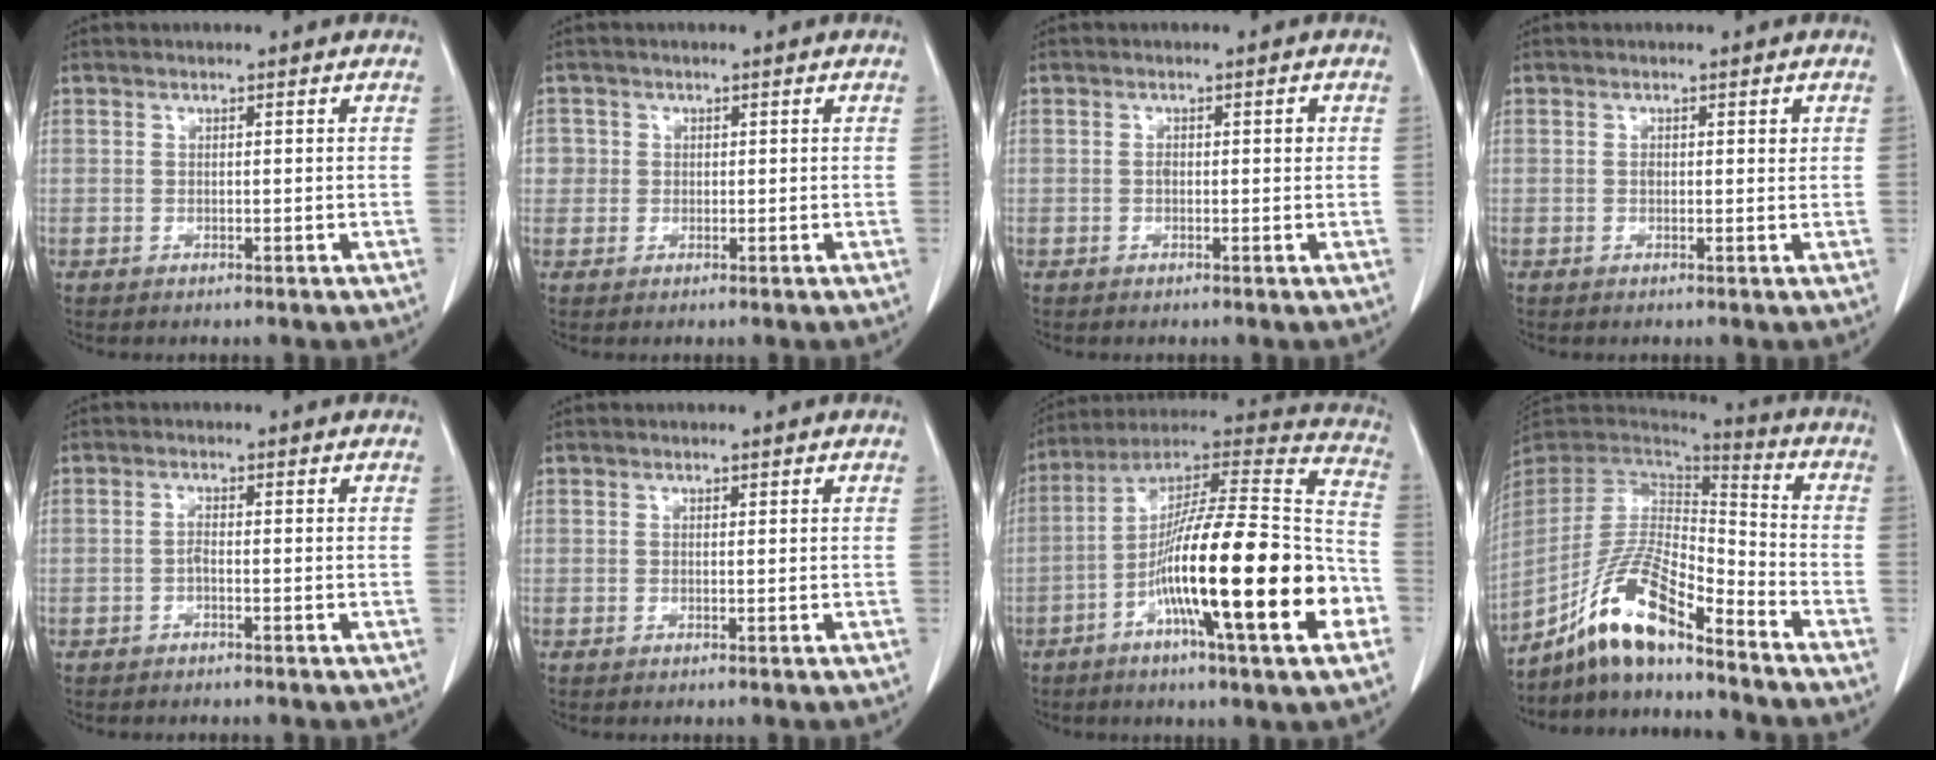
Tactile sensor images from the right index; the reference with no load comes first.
{"total": 2.1, "force": [0.0, 2.1, 0.1], "torque": [0.012, 0.007, 0.000]}
{"total": 1.5, "force": [0.0, 0.7, 1.4], "torque": [-0.021, 0.004, 0.001]}
{"total": 1.3, "force": [0.2, 0.7, 1.1], "torque": [-0.018, 0.001, 0.003]}
{"total": 1.1, "force": [-0.5, 0.1, 0.9], "torque": [-0.018, 0.003, -0.012]}
{"total": 0.0}
{"total": 26.1, "force": [-8.1, 1.9, 24.8], "torque": [-0.368, -0.011, -0.138]}
{"total": 14.0, "force": [-10.0, 2.5, 9.5], "torque": [-0.187, 0.010, -0.185]}